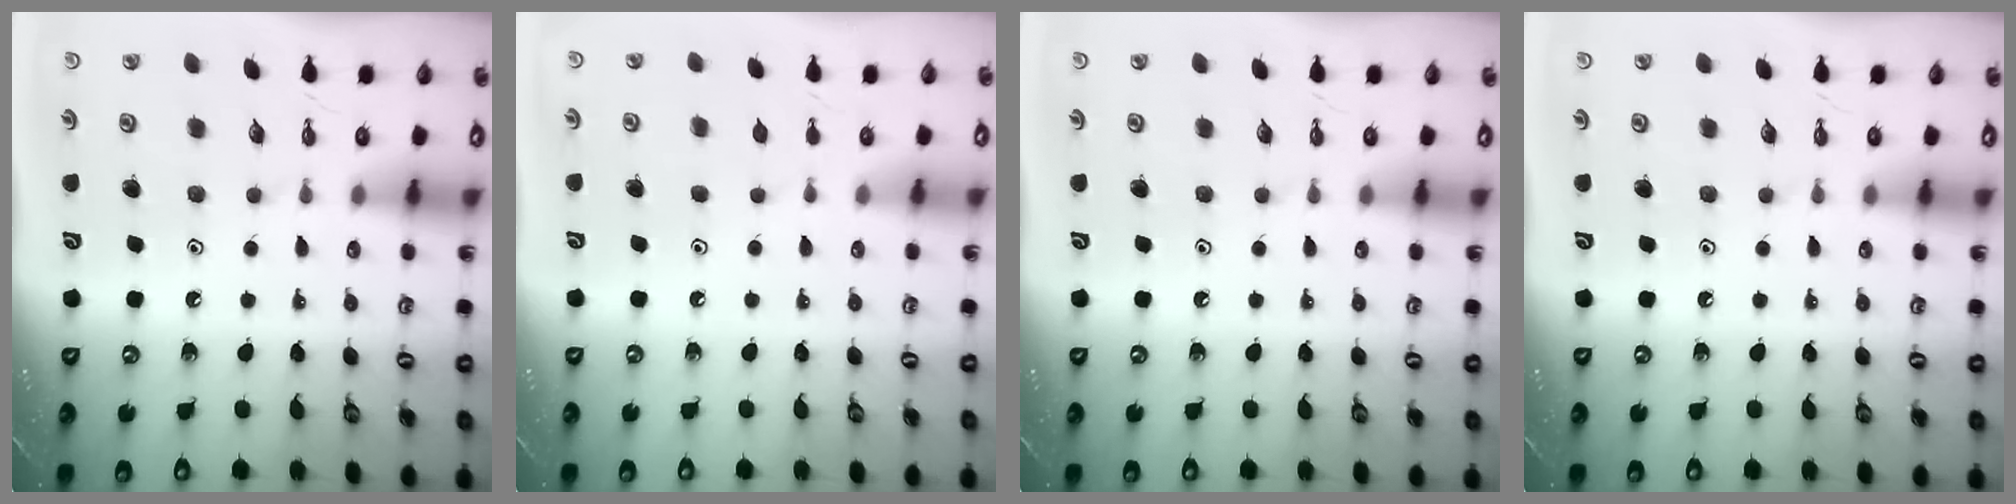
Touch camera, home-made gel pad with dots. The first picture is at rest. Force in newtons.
{"total": 0.8, "press": 0.7, "slide": 0.3}
{"total": 0.0}
{"total": 0.0}